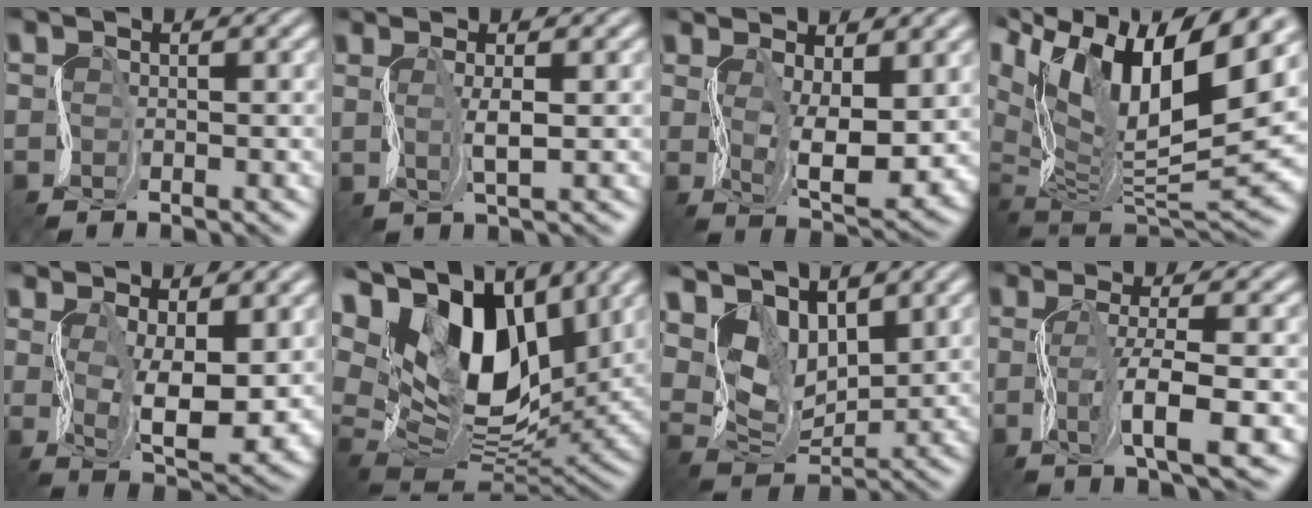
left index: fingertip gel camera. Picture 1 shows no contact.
{"total": 1.8, "force": [1.0, 0.2, 1.4], "torque": [-0.031, 0.005, 0.021]}
{"total": 7.3, "force": [1.1, 2.8, 6.6], "torque": [-0.123, -0.009, 0.025]}
{"total": 14.1, "force": [6.0, 7.3, 10.5], "torque": [-0.191, 0.016, 0.106]}
{"total": 8.1, "force": [0.8, 3.2, 7.4], "torque": [-0.133, -0.010, 0.022]}
{"total": 16.6, "force": [7.6, 9.6, 11.2], "torque": [-0.213, 0.035, 0.126]}
{"total": 6.6, "force": [4.4, 3.6, 3.2], "torque": [-0.076, -0.002, 0.085]}
{"total": 6.3, "force": [-1.3, 1.4, 6.0], "torque": [-0.104, 0.007, -0.025]}